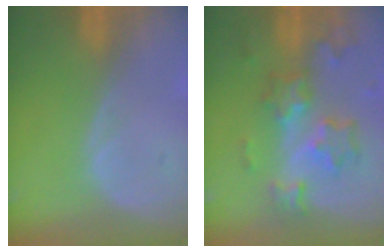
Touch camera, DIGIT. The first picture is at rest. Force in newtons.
{"total": 8.7, "press": 7.7, "slide": 4.1}